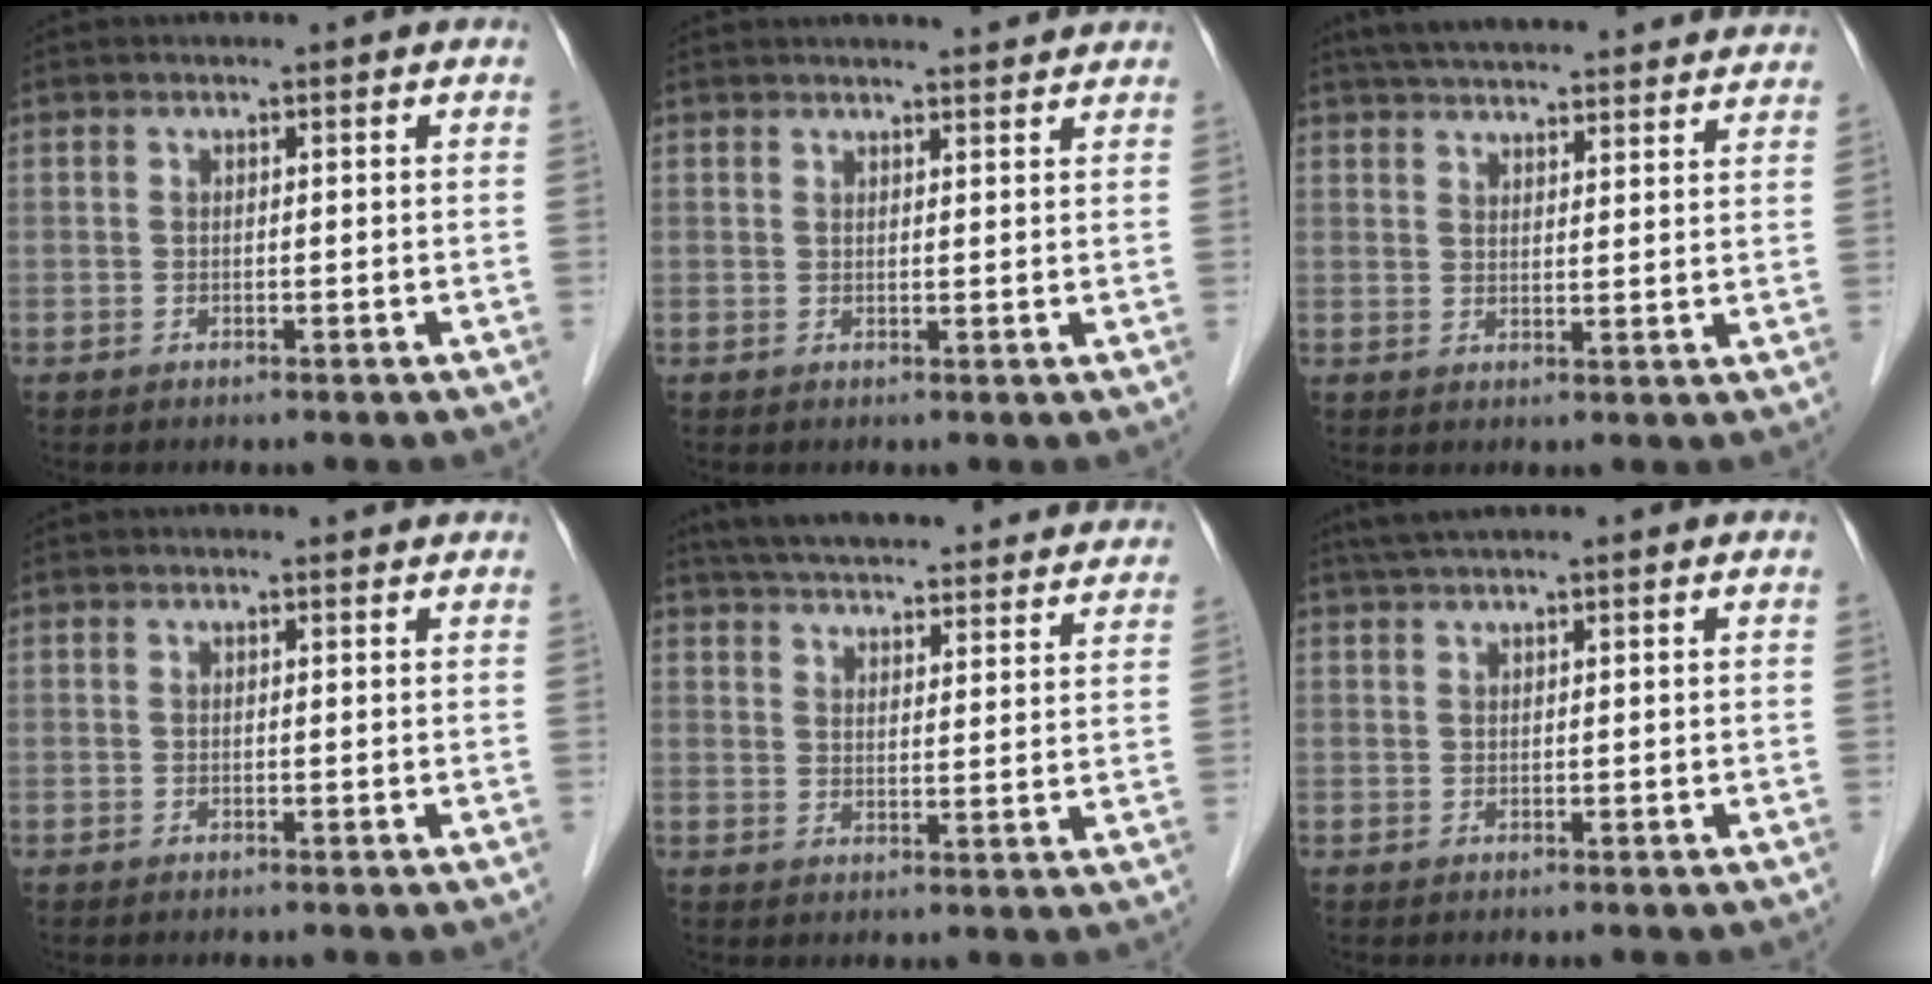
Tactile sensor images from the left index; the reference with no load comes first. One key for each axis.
{"total": 6.1, "fx": 5.8, "fy": 0.5, "fz": 1.9, "tx": -0.026, "ty": 0.011, "tz": 0.064}
{"total": 23.8, "fx": 21.9, "fy": 3.8, "fz": 8.5, "tx": -0.136, "ty": 0.016, "tz": 0.283}
{"total": 1.2, "fx": 1.1, "fy": 0.2, "fz": 0.2, "tx": -0.012, "ty": -0.002, "tz": 0.012}
{"total": 30.3, "fx": 28.0, "fy": 5.2, "fz": 10.4, "tx": -0.174, "ty": -0.023, "tz": 0.350}
{"total": 4.0, "fx": 3.4, "fy": -0.2, "fz": 2.2, "tx": -0.035, "ty": 0.029, "tz": 0.061}